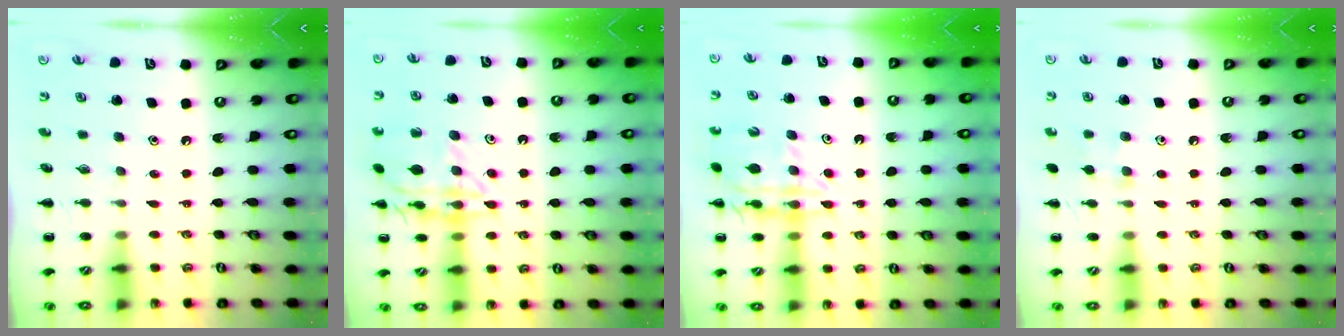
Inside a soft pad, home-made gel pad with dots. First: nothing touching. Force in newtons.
{"total": 16.1, "press": 16.1, "slide": 0.8}
{"total": 14.1, "press": 13.8, "slide": 2.8}
{"total": 6.0, "press": 5.6, "slide": 2.2}